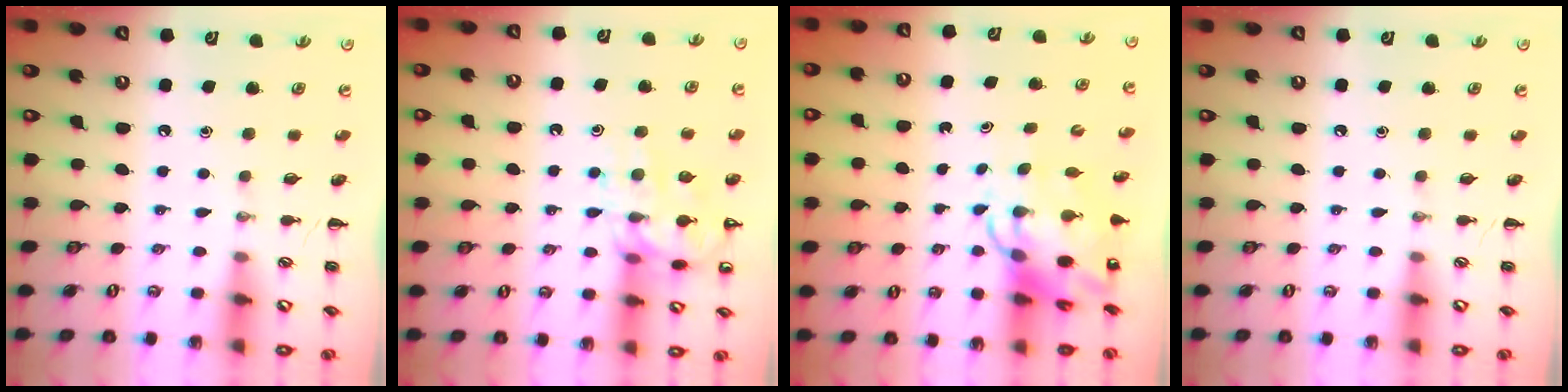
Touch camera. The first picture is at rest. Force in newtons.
{"total": 14.2, "press": 14.1, "slide": 2.0}
{"total": 8.2, "press": 8.0, "slide": 2.1}
{"total": 0.0}